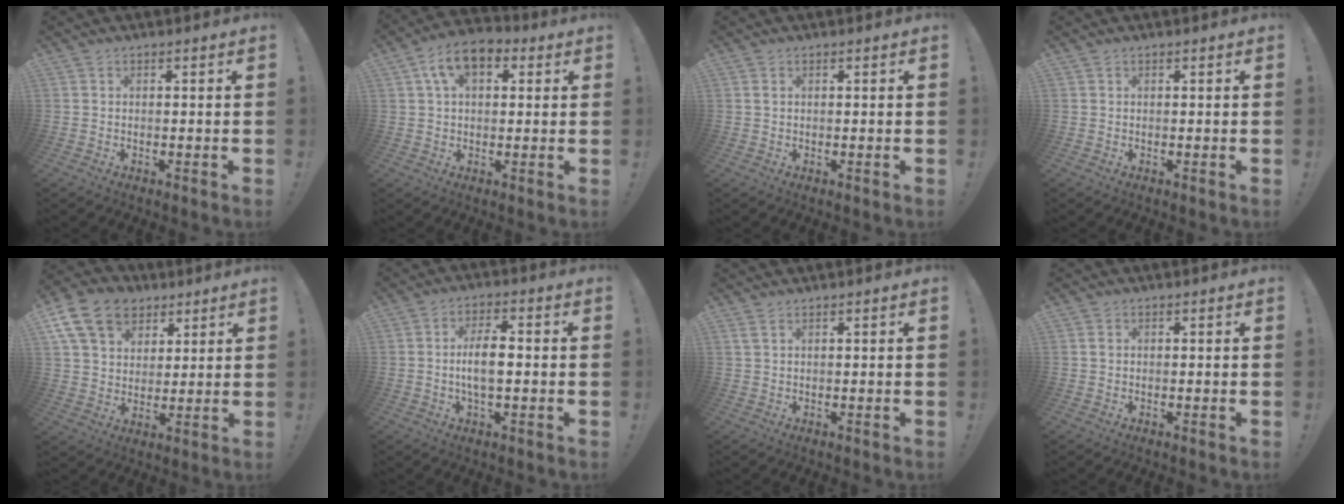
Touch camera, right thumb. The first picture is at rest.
{"total": 10.0, "force": [3.8, 5.9, 7.1], "torque": [-0.121, 0.007, 0.072]}
{"total": 0.8, "force": [0.3, 0.4, 0.6], "torque": [-0.006, -0.001, 0.005]}
{"total": 0.0}
{"total": 16.2, "force": [8.1, 11.7, 7.7], "torque": [-0.117, -0.037, 0.157]}
{"total": 7.9, "force": [-0.7, 3.0, 7.2], "torque": [-0.136, 0.001, -0.020]}
{"total": 1.8, "force": [1.2, 0.5, 1.3], "torque": [-0.027, 0.001, 0.023]}
{"total": 0.8, "force": [0.2, 0.6, 0.4], "torque": [-0.005, 0.001, 0.003]}